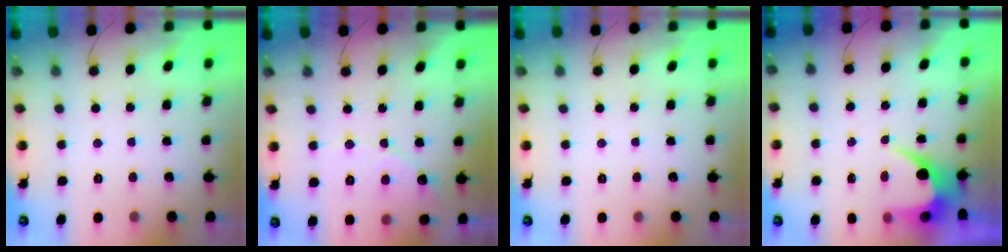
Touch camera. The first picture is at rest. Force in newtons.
{"total": 6.3, "press": 6.3, "slide": 0.3}
{"total": 0.0}
{"total": 5.3, "press": 5.3, "slide": 0.3}